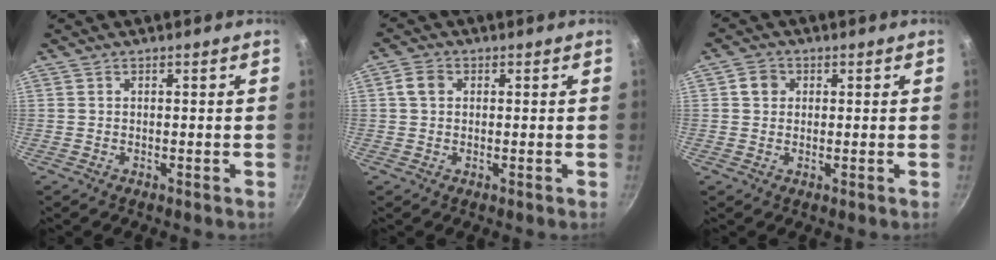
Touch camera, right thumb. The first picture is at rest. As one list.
[{"total": 3.5, "force": [0.7, 2.7, 2.0], "torque": [-0.030, 0.006, 0.009]}, {"total": 3.4, "force": [0.8, 2.9, 1.4], "torque": [-0.007, 0.006, 0.009]}]